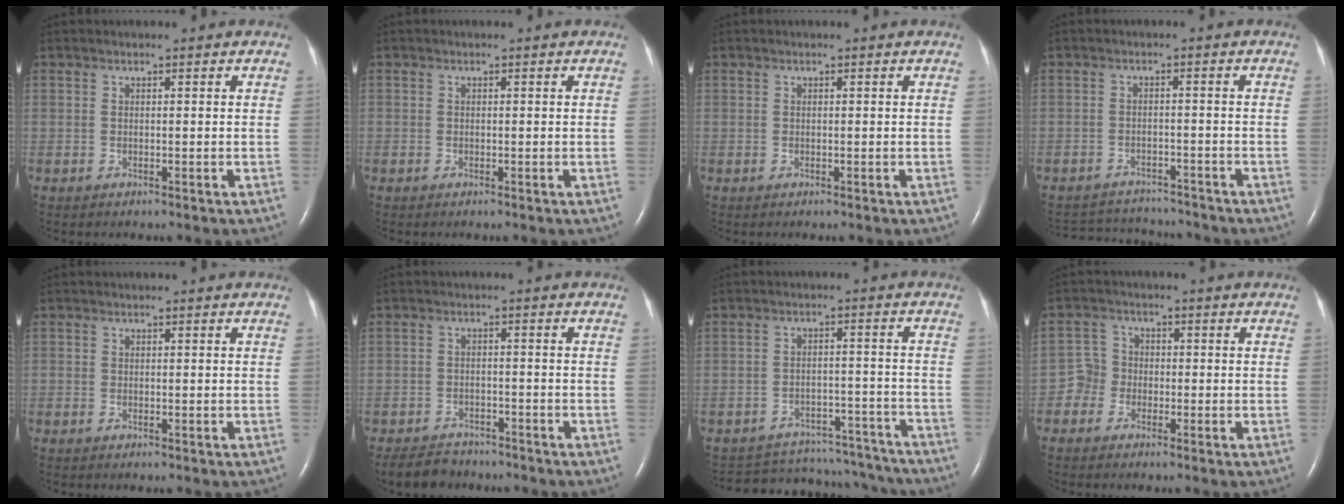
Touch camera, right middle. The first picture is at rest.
{"total": 0.0}
{"total": 0.0}
{"total": 8.7, "force": [-8.5, 1.6, 0.9], "torque": [-0.021, 0.007, -0.120]}
{"total": 0.0}
{"total": 5.2, "force": [-4.7, 2.0, 0.8], "torque": [-0.020, -0.007, -0.080]}
{"total": 16.5, "force": [-15.7, 4.5, 2.4], "torque": [-0.051, 0.020, -0.198]}
{"total": 3.1, "force": [-1.4, 2.8, 0.3], "torque": [-0.003, 0.013, -0.036]}